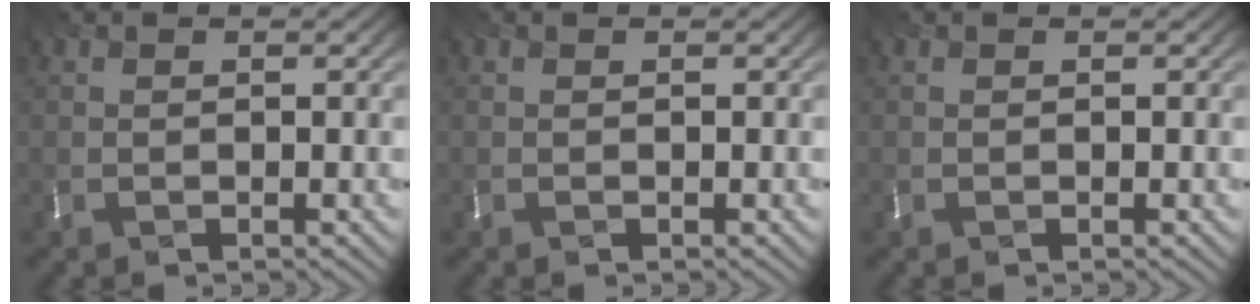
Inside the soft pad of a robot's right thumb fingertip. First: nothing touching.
{"total": 0.0}
{"total": 0.0}